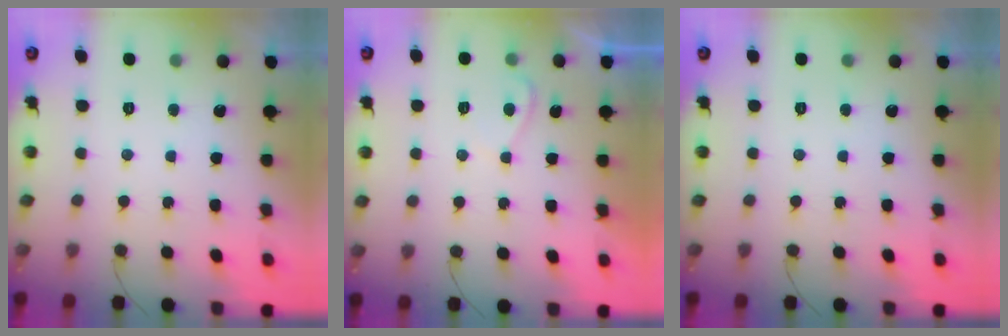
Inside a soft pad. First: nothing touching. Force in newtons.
{"total": 1.0, "press": 0.7, "slide": 0.6}
{"total": 0.0}